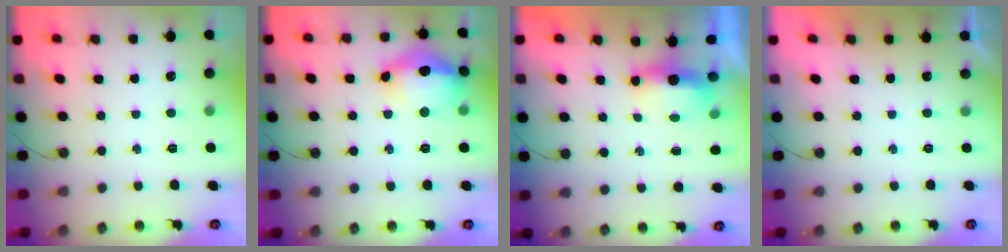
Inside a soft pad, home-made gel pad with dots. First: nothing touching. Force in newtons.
{"total": 16.0, "press": 15.9, "slide": 1.9}
{"total": 5.0, "press": 4.9, "slide": 1.2}
{"total": 0.0}